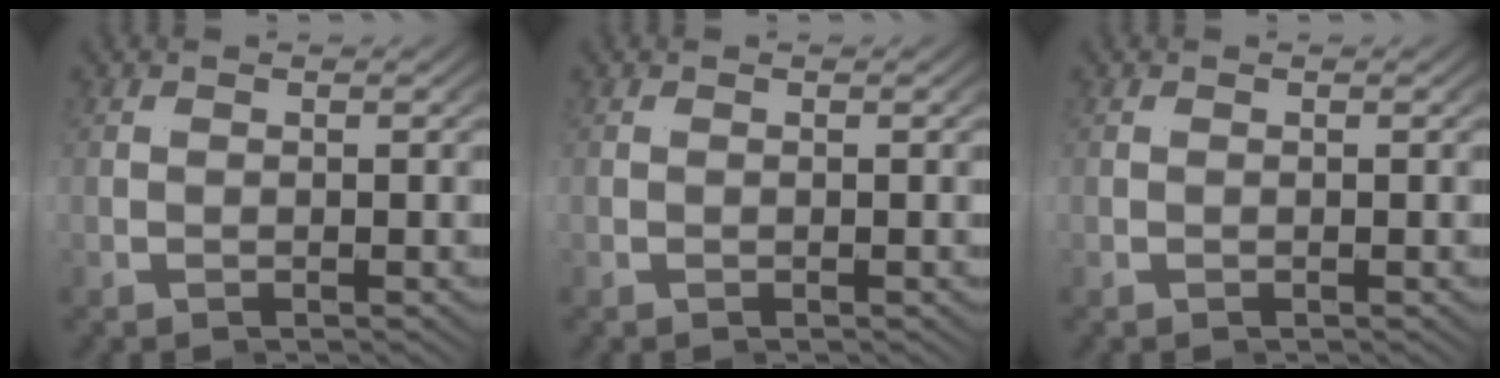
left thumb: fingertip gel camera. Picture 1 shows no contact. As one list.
[{"total": 0.0}, {"total": 0.0}]